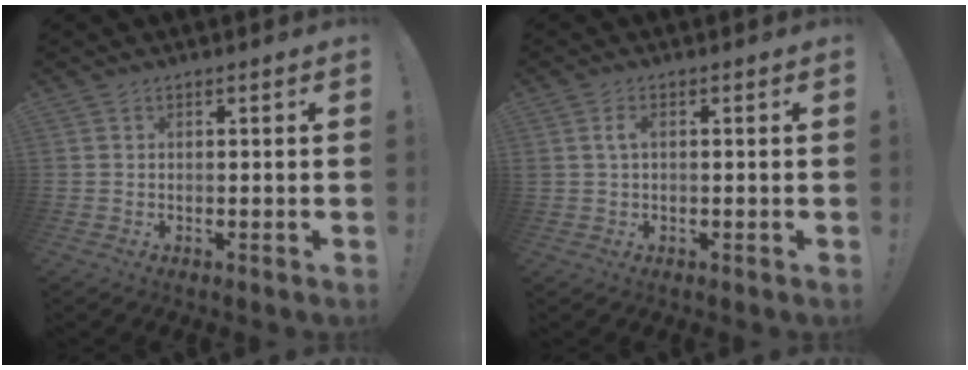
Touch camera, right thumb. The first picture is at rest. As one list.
[{"total": 2.6, "force": [0.4, 1.4, 2.1], "torque": [-0.048, 0.009, 0.008]}]